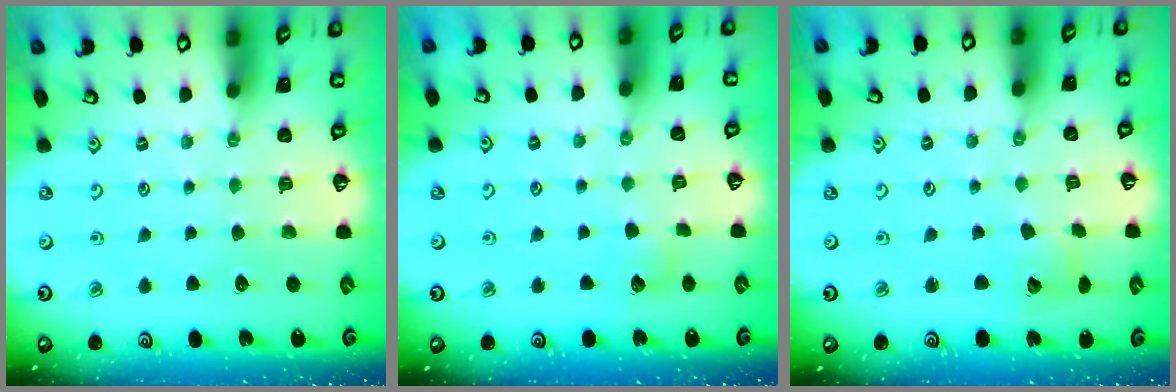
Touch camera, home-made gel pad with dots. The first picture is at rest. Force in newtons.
{"total": 4.2, "press": 4.1, "slide": 0.6}
{"total": 4.0, "press": 4.0, "slide": 0.4}